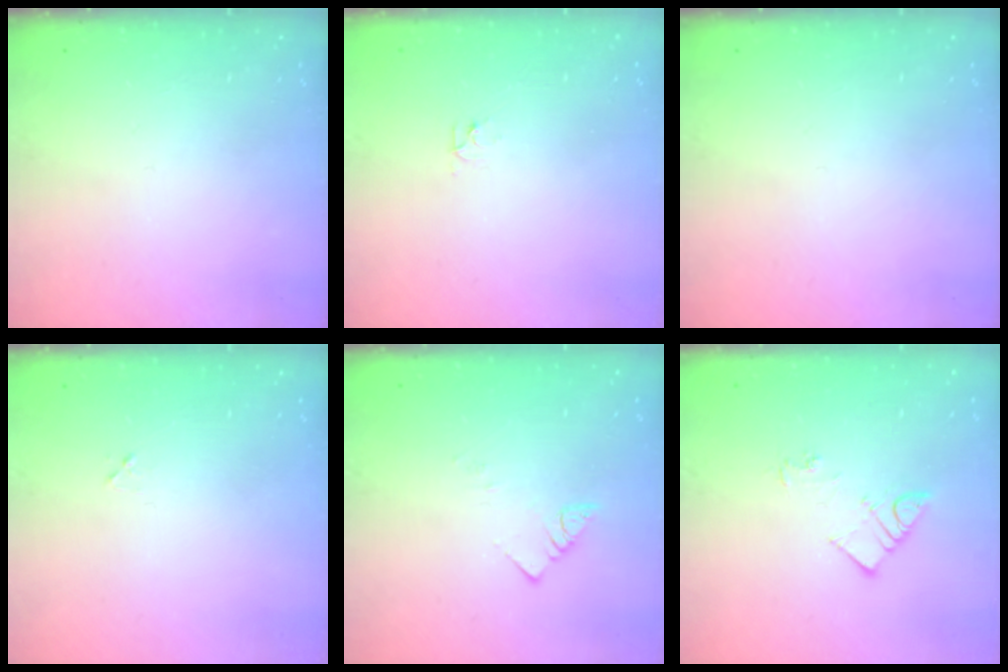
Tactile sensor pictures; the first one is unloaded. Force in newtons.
{"total": 2.3, "press": 2.3, "slide": 0.2}
{"total": 0.0}
{"total": 2.2, "press": 2.2, "slide": 0.1}
{"total": 2.9, "press": 2.9, "slide": 0.2}
{"total": 6.0, "press": 6.0, "slide": 0.4}